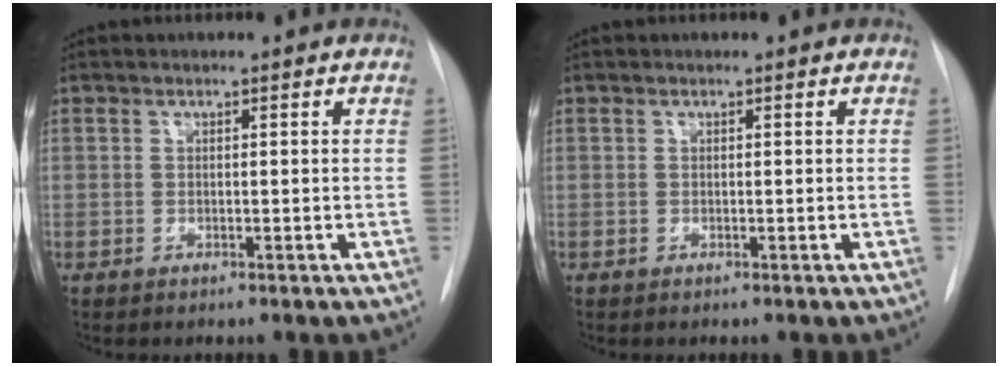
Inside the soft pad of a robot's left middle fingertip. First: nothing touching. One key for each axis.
{"total": 0.0}